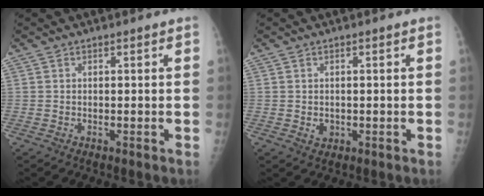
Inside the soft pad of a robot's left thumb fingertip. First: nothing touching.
{"total": 1.8, "force": [-0.2, 1.5, 0.9], "torque": [-0.007, 0.001, 0.002]}